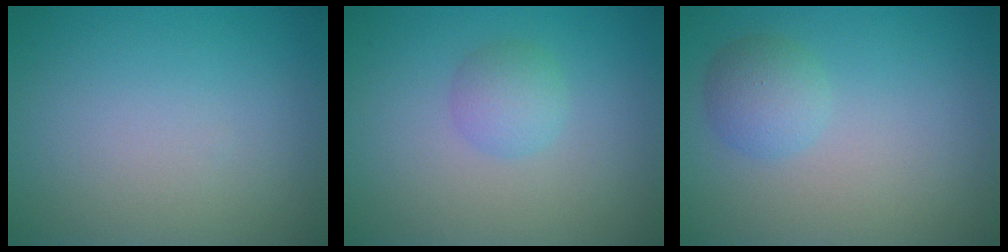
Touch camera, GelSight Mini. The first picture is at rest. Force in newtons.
{"total": 2.1, "press": 2.1, "slide": 0.0}
{"total": 2.3, "press": 2.3, "slide": 0.1}